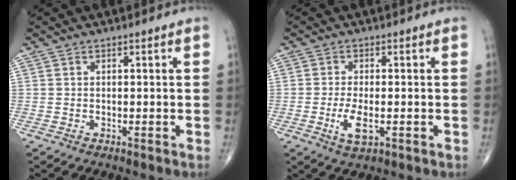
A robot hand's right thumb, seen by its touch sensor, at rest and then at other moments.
{"total": 4.8, "force": [-1.3, 1.8, 4.3], "torque": [-0.087, -0.008, -0.021]}